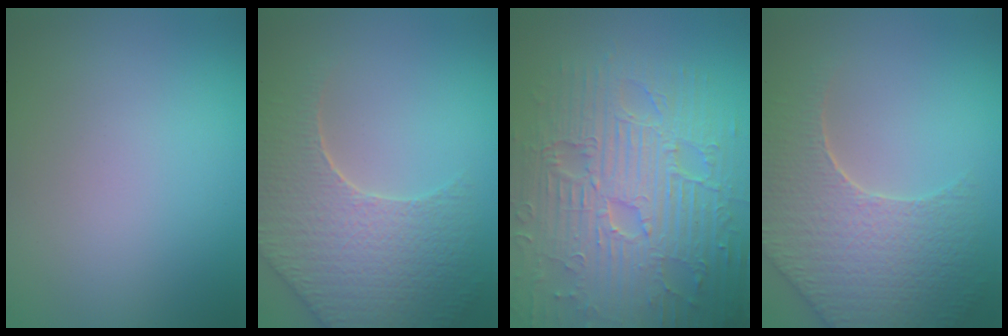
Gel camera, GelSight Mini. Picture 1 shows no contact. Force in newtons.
{"total": 8.0, "press": 5.9, "slide": 5.4}
{"total": 11.1, "press": 7.3, "slide": 8.4}
{"total": 8.0, "press": 5.9, "slide": 5.4}